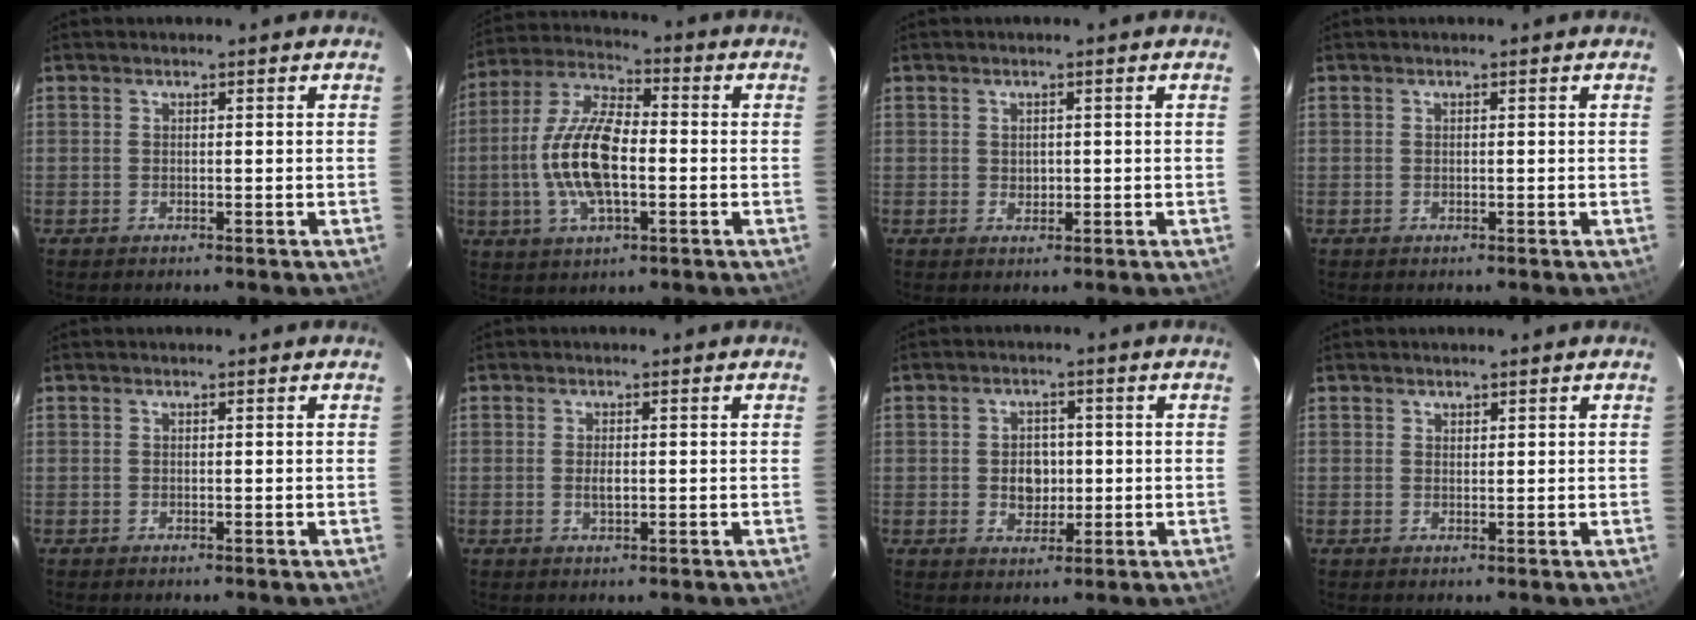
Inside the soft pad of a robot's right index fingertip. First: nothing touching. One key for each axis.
{"total": 14.6, "fx": -2.1, "fy": 6.2, "fz": 13.1, "tx": -0.271, "ty": 0.006, "tz": -0.043}
{"total": 1.5, "fx": 0.0, "fy": 1.4, "fz": 0.6, "tx": -0.006, "ty": 0.000, "tz": 0.003}
{"total": 0.0}
{"total": 0.0}
{"total": 1.8, "fx": -0.2, "fy": 0.8, "fz": 1.5, "tx": -0.027, "ty": -0.003, "tz": -0.002}
{"total": 5.2, "fx": -0.3, "fy": 4.1, "fz": 3.1, "tx": -0.057, "ty": 0.006, "tz": 0.000}
{"total": 0.9, "fx": 0.7, "fy": 0.6, "fz": 0.1, "tx": -0.001, "ty": 0.002, "tz": 0.012}